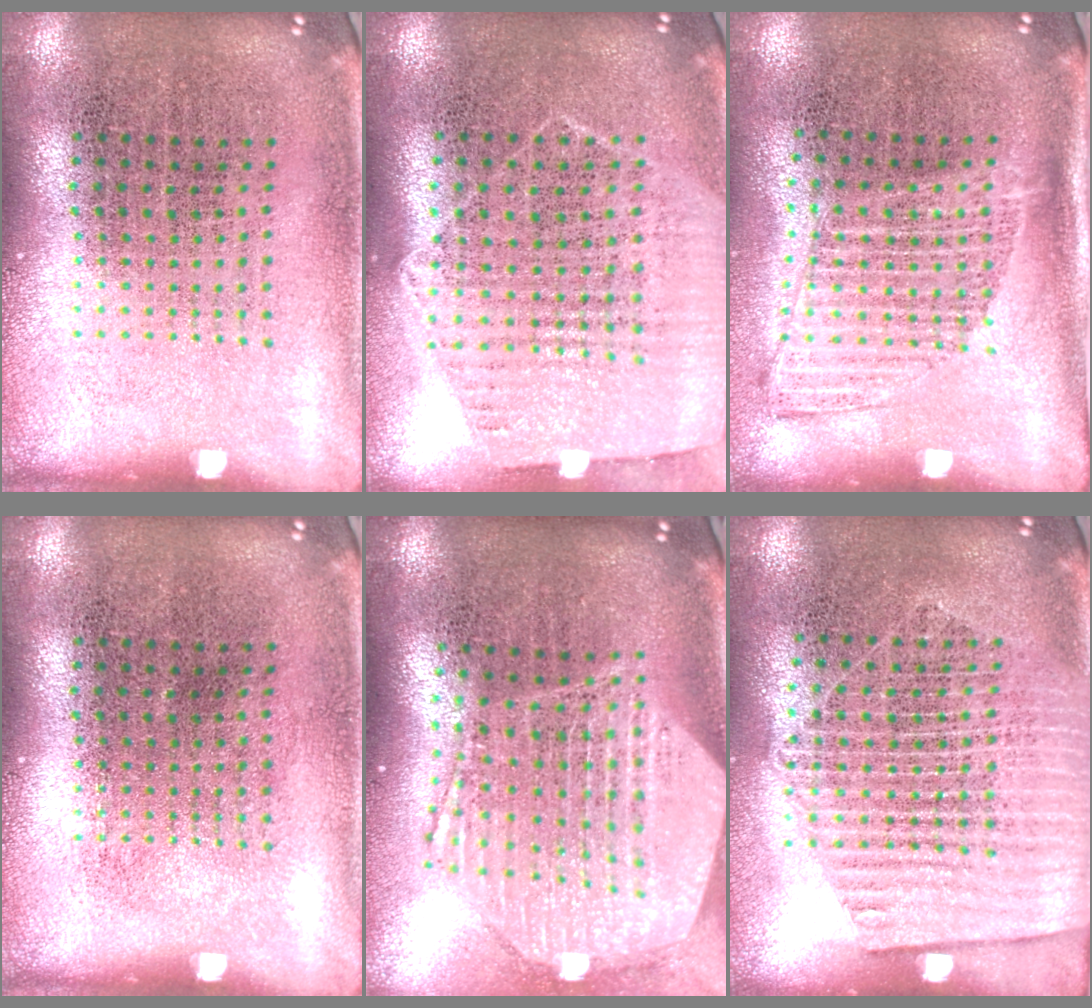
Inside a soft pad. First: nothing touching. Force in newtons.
{"total": 1.2, "press": 1.2, "slide": 0.4}
{"total": 1.3, "press": 1.1, "slide": 0.7}
{"total": 0.0}
{"total": 2.9, "press": 2.4, "slide": 1.7}
{"total": 1.6, "press": 1.5, "slide": 0.6}